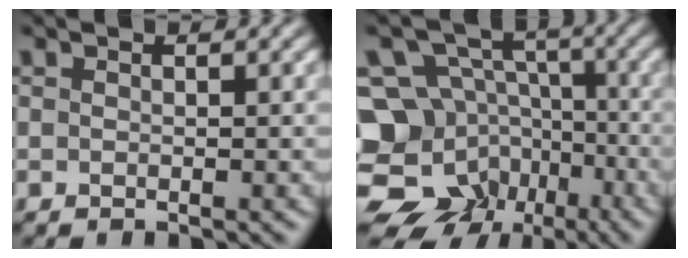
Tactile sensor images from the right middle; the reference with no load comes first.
{"total": 14.4, "force": [-7.1, 11.5, 4.8], "torque": [-0.105, -0.019, -0.117]}